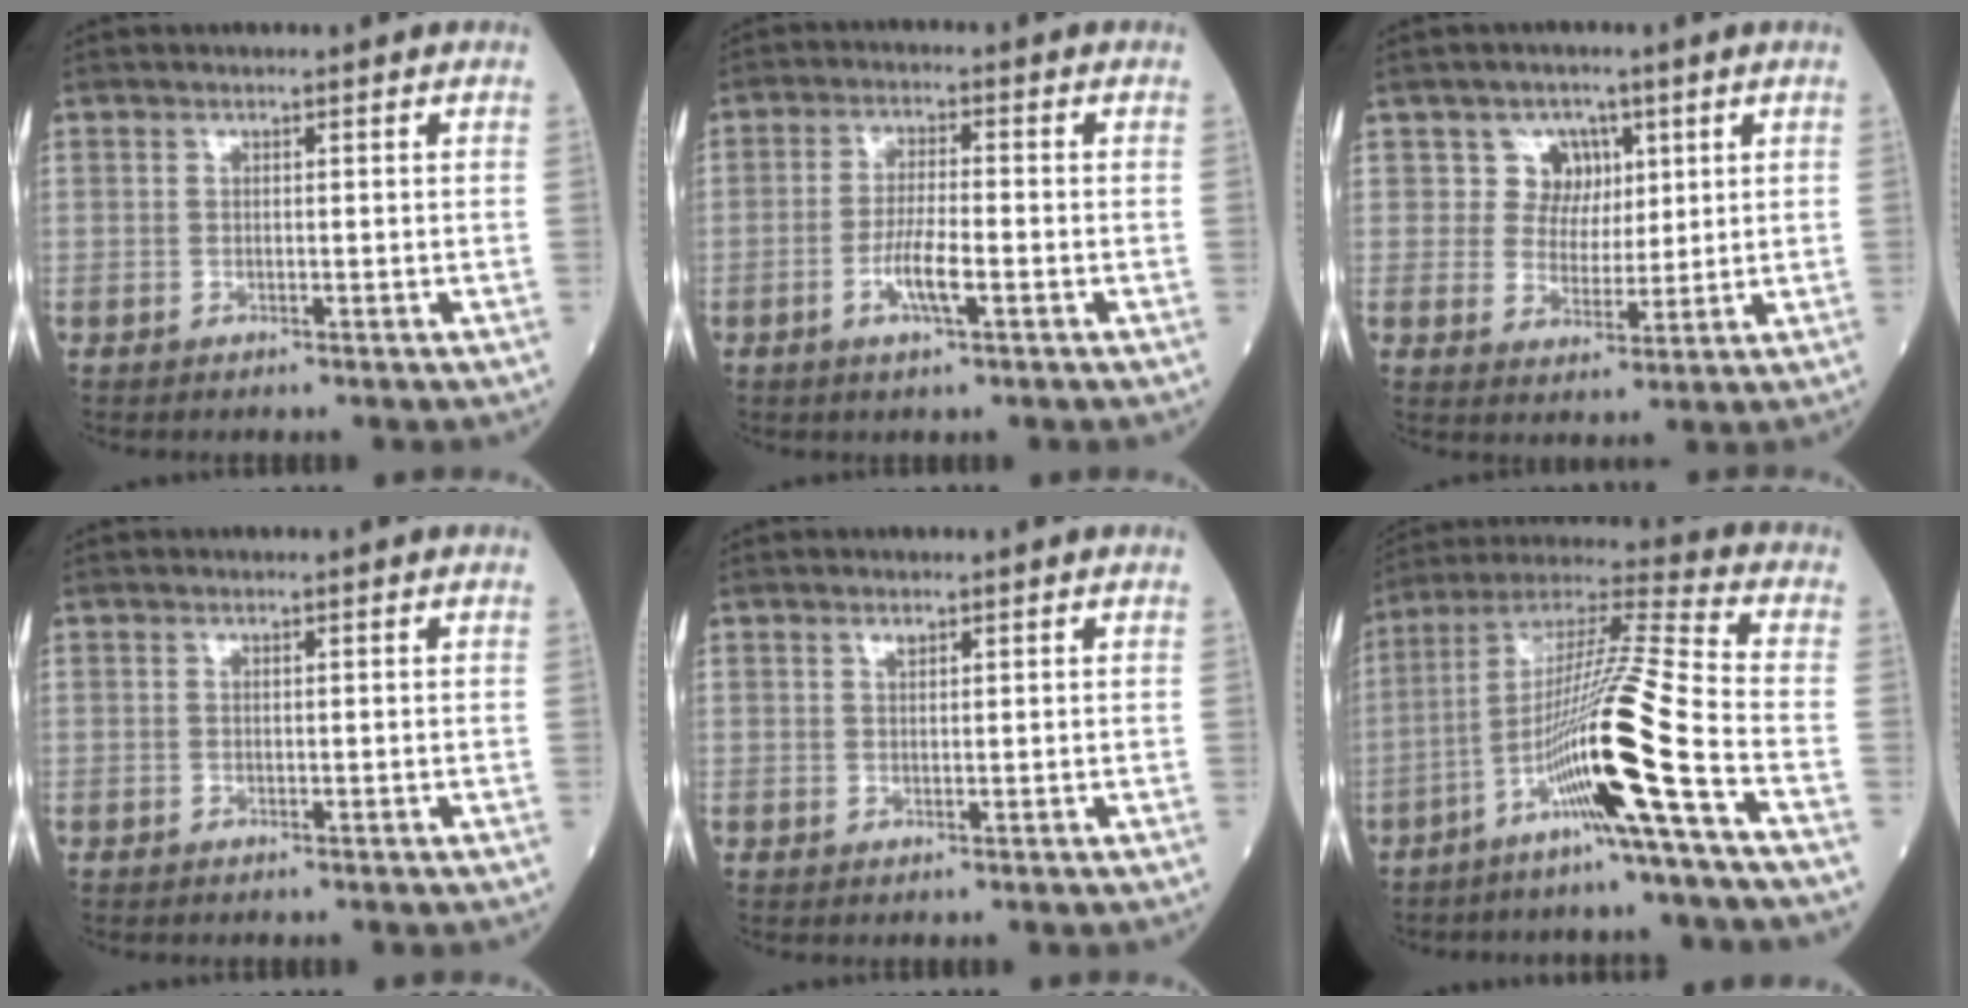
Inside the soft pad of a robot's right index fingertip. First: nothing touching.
{"total": 5.2, "force": [-1.9, 0.7, 4.7], "torque": [-0.094, -0.003, -0.036]}
{"total": 5.1, "force": [2.2, 4.5, 0.9], "torque": [-0.007, 0.009, 0.038]}
{"total": 0.0}
{"total": 0.9, "force": [0.6, 0.3, 0.5], "torque": [-0.011, -0.002, 0.011]}
{"total": 15.7, "force": [-6.4, -2.3, 14.1], "torque": [-0.267, -0.006, -0.124]}